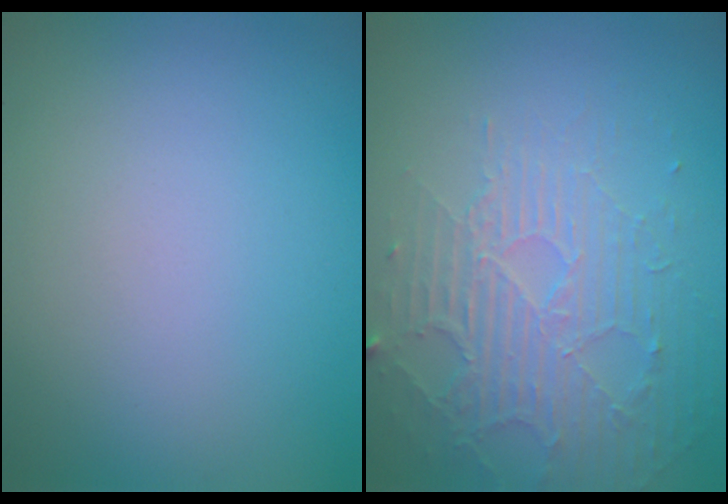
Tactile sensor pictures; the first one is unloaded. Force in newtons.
{"total": 4.7, "press": 3.3, "slide": 3.3}